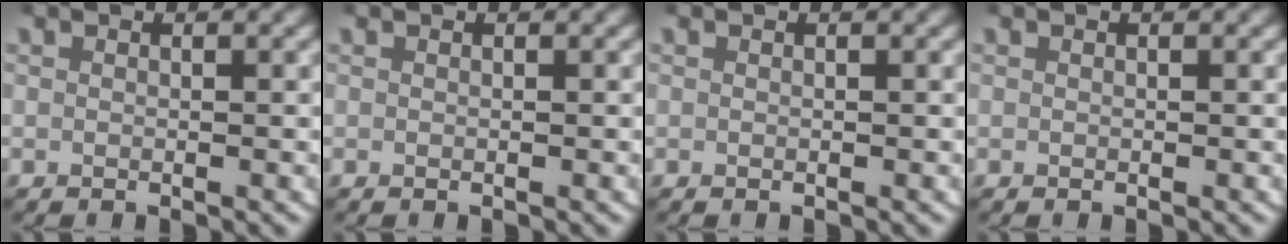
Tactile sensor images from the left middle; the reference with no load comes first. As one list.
[{"total": 0.0}, {"total": 0.0}, {"total": 0.0}]